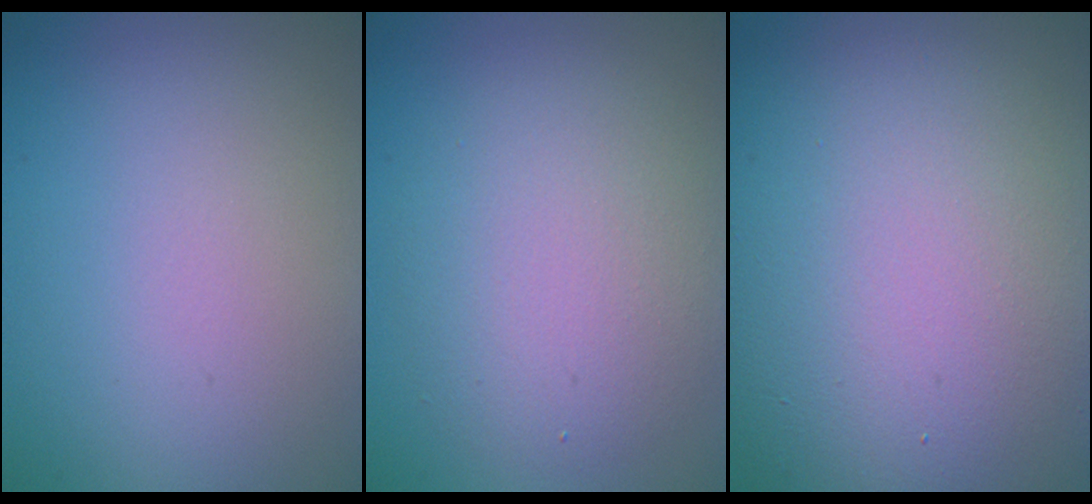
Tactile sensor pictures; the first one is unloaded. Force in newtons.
{"total": 4.7, "press": 4.7, "slide": 0.2}
{"total": 16.9, "press": 16.8, "slide": 1.6}